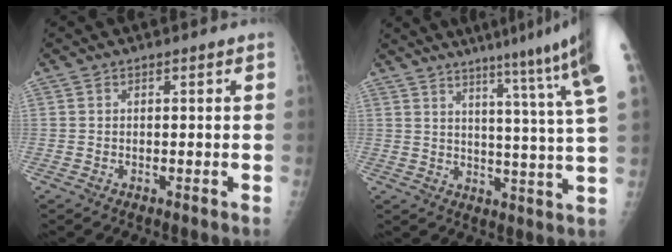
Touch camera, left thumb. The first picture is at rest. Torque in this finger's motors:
{"motor_torque": [0.80, 0.63, 1.29, -1.47, 0.11]}